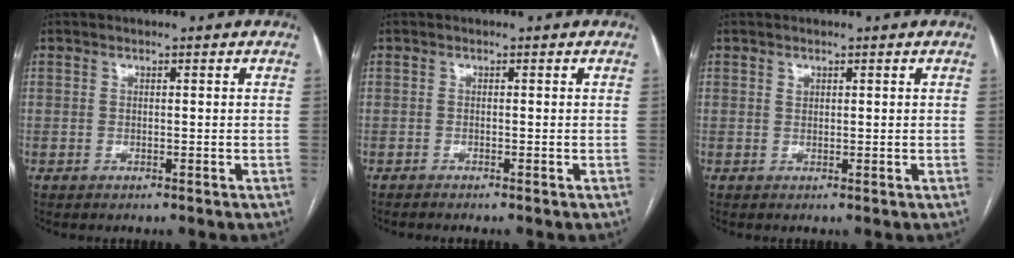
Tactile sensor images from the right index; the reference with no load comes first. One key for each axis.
{"total": 1.8, "fx": -1.6, "fy": -0.1, "fz": 0.8, "tx": -0.007, "ty": 0.001, "tz": -0.020}
{"total": 0.7, "fx": 0.4, "fy": 0.5, "fz": 0.3, "tx": -0.002, "ty": -0.001, "tz": 0.007}